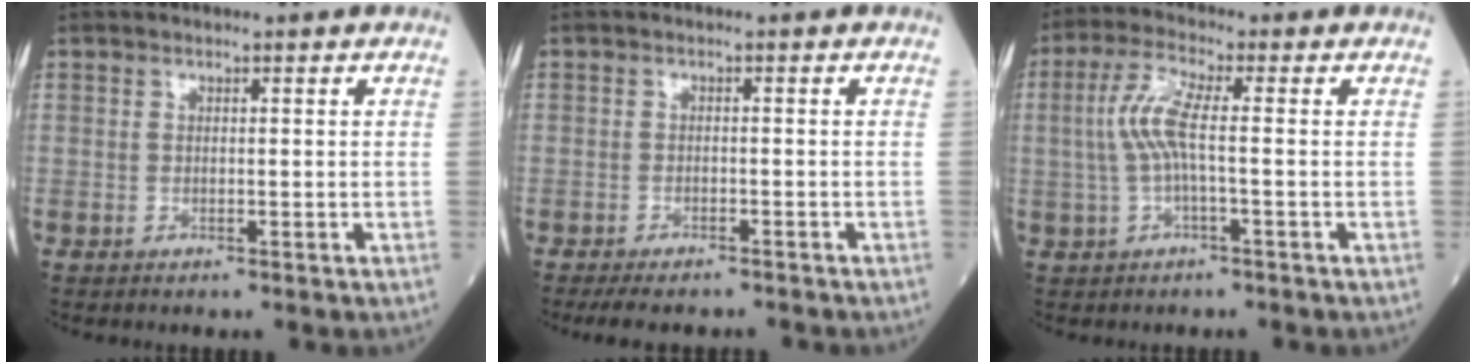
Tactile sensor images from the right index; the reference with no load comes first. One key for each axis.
{"total": 6.4, "fx": -5.8, "fy": 1.5, "fz": 2.3, "tx": -0.026, "ty": -0.010, "tz": -0.082}
{"total": 6.0, "fx": 0.0, "fy": 0.7, "fz": 5.9, "tx": -0.134, "ty": 0.013, "tz": -0.003}